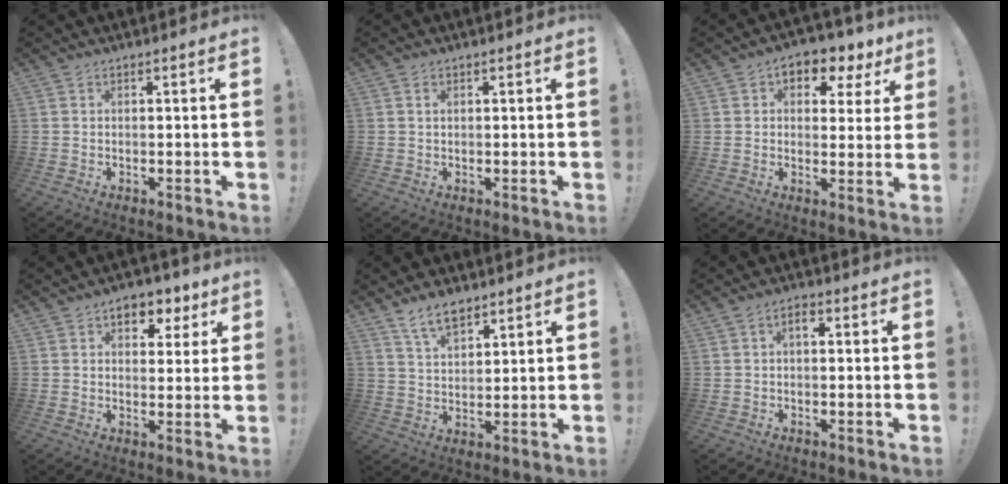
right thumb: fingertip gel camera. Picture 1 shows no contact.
{"total": 0.7, "force": [0.3, 0.5, 0.5], "torque": [-0.008, 0.002, 0.005]}
{"total": 6.5, "force": [2.8, 4.6, 3.7], "torque": [-0.042, -0.017, 0.052]}
{"total": 7.1, "force": [4.0, 4.8, 3.5], "torque": [-0.038, -0.019, 0.070]}
{"total": 8.0, "force": [6.0, 3.6, 3.8], "torque": [-0.068, -0.030, 0.112]}
{"total": 2.9, "force": [0.3, 1.6, 2.4], "torque": [-0.039, 0.007, 0.002]}